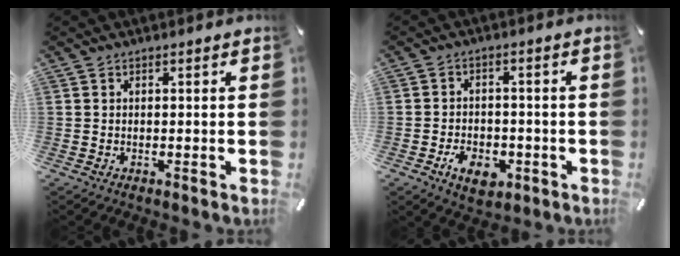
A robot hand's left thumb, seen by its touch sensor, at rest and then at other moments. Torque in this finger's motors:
{"motor_torque": [-0.16, 0.26, 0.30, 0.29, 0.03]}